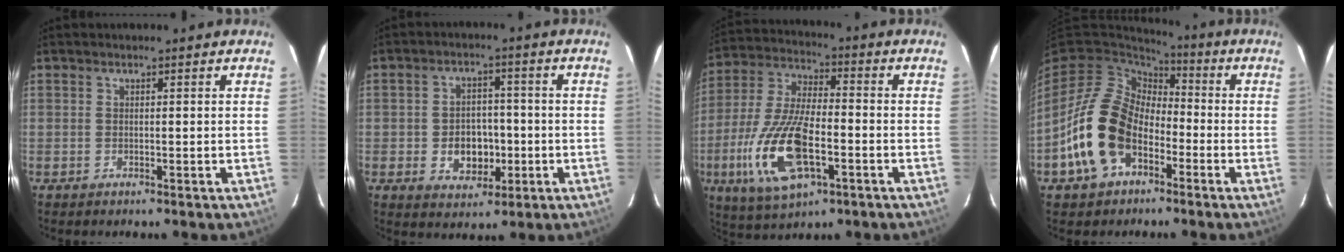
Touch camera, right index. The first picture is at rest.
{"total": 7.5, "force": [-1.8, 5.8, 4.3], "torque": [-0.089, 0.012, -0.016]}
{"total": 17.9, "force": [-5.8, 7.5, 15.2], "torque": [-0.333, -0.015, -0.106]}
{"total": 16.2, "force": [-5.8, 11.3, 10.1], "torque": [-0.222, 0.015, -0.102]}